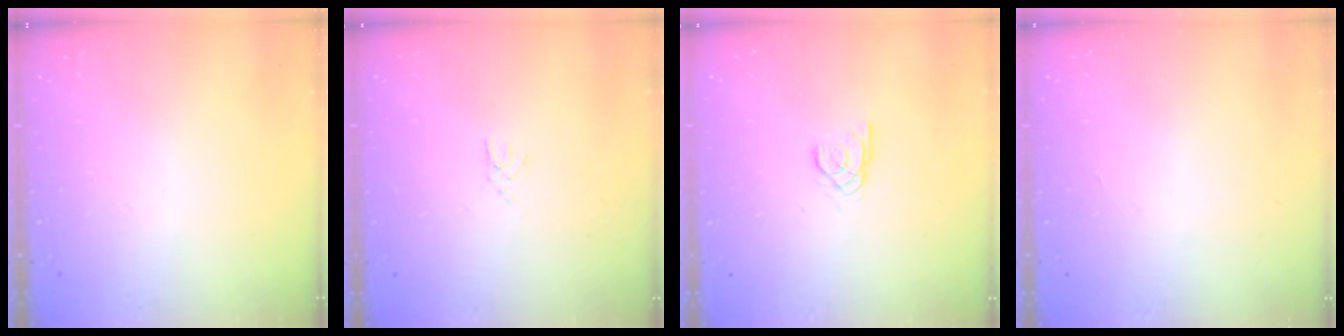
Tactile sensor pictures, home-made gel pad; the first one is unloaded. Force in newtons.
{"total": 2.1, "press": 2.1, "slide": 0.3}
{"total": 1.8, "press": 1.8, "slide": 0.2}
{"total": 1.0, "press": 0.9, "slide": 0.2}